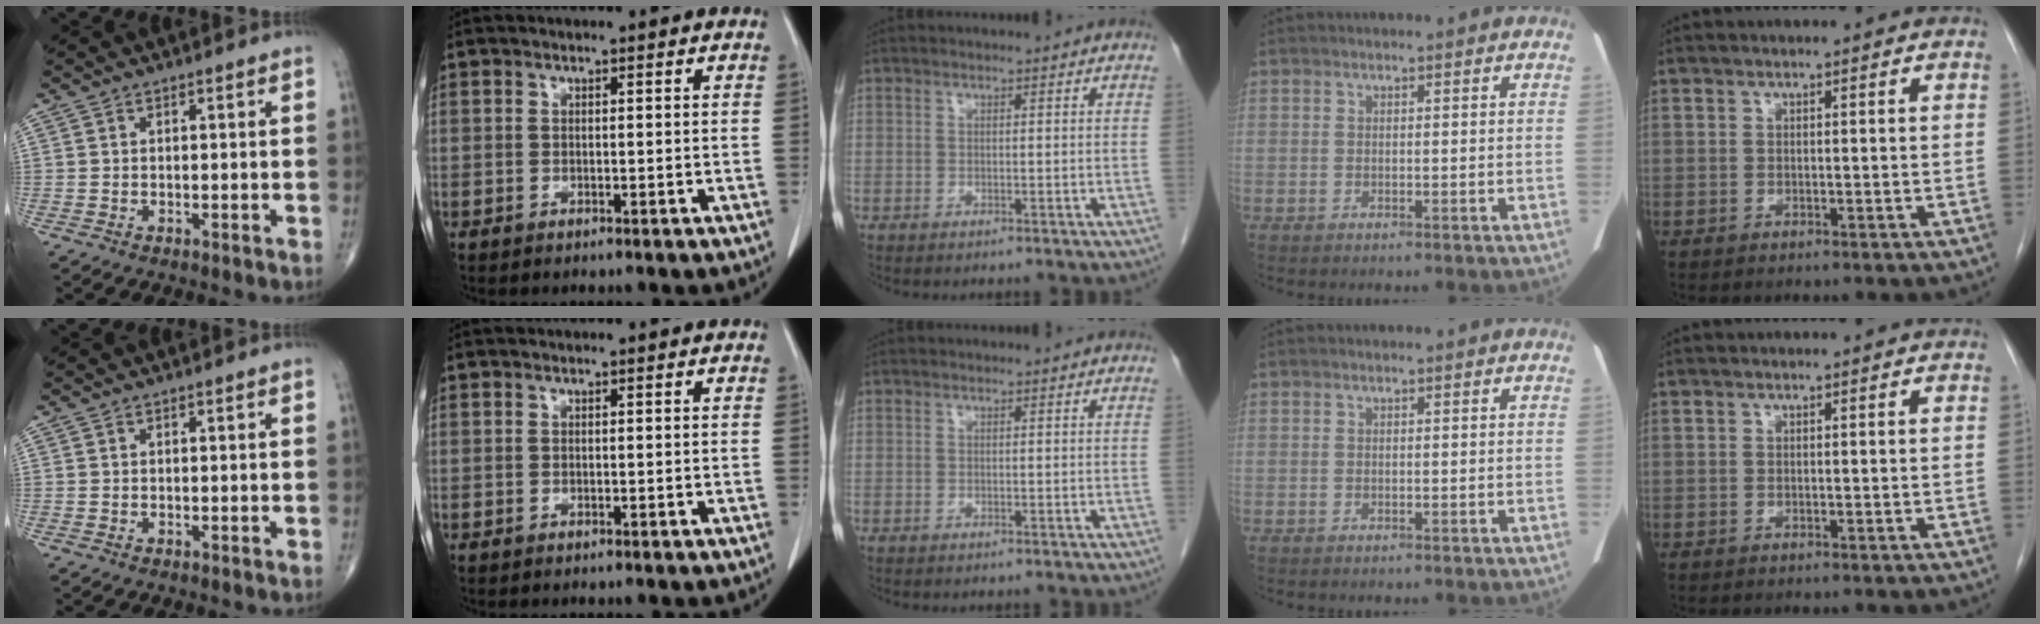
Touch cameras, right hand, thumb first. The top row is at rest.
{}